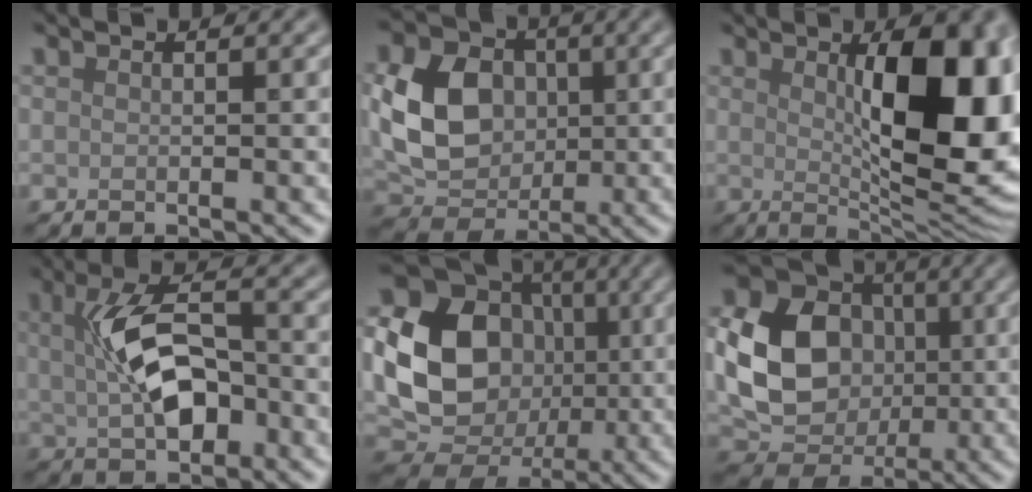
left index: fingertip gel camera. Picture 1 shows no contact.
{"total": 7.5, "force": [0.3, 5.9, 4.6], "torque": [-0.095, 0.002, 0.002]}
{"total": 11.2, "force": [1.5, 3.7, 10.5], "torque": [-0.137, -0.006, 0.030]}
{"total": 6.6, "force": [0.2, 3.3, 5.7], "torque": [-0.109, 0.006, 0.002]}
{"total": 12.9, "force": [-0.2, 10.6, 7.3], "torque": [-0.134, -0.013, -0.008]}
{"total": 10.5, "force": [-0.2, 8.4, 6.2], "torque": [-0.123, -0.014, -0.007]}